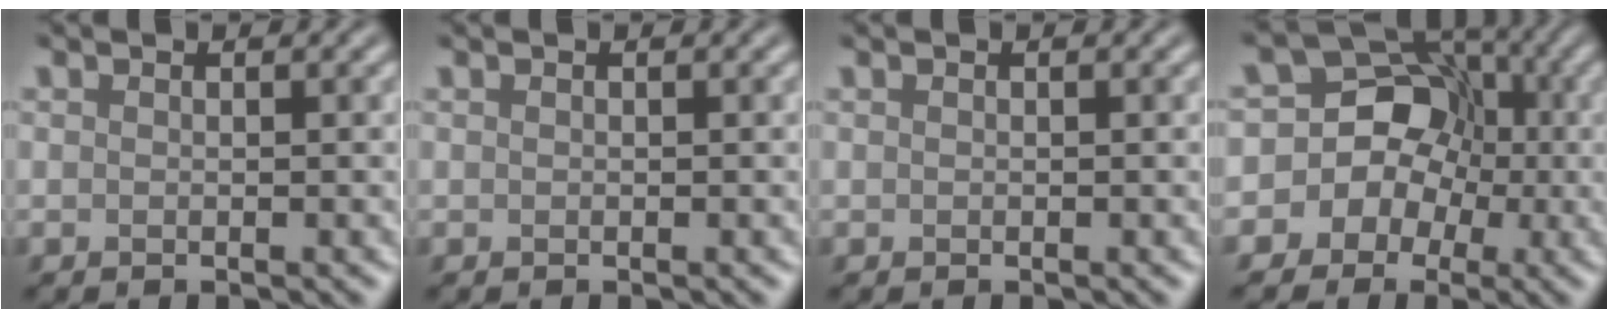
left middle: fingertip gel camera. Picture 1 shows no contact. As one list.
[{"total": 0.0}, {"total": 0.0}, {"total": 11.7, "force": [-0.8, 10.9, 3.9], "torque": [-0.061, 0.063, -0.059]}]